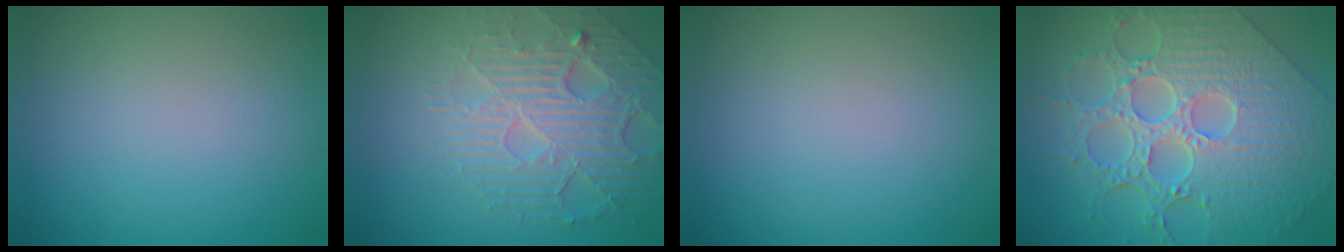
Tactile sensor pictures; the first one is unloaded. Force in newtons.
{"total": 6.9, "press": 5.0, "slide": 4.7}
{"total": 0.0}
{"total": 9.3, "press": 7.0, "slide": 6.1}